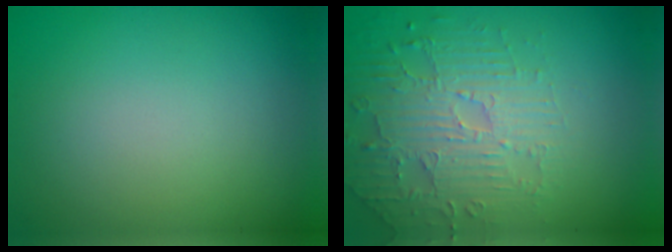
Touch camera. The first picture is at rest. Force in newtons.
{"total": 4.7, "press": 3.9, "slide": 2.6}